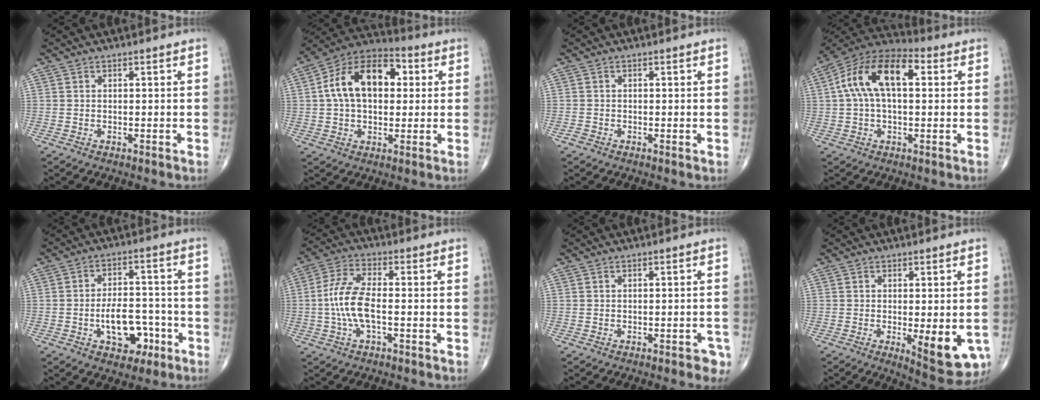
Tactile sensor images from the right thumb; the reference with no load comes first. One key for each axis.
{"total": 16.4, "fx": 2.8, "fy": 10.3, "fz": 12.4, "tx": -0.188, "ty": 0.026, "tz": 0.038}
{"total": 1.0, "fx": -0.5, "fy": 0.6, "fz": 0.6, "tx": -0.007, "ty": -0.002, "tz": -0.012}
{"total": 14.9, "fx": 2.9, "fy": 7.9, "fz": 12.3, "tx": -0.227, "ty": 0.039, "tz": 0.042}
{"total": 10.1, "fx": -3.7, "fy": 6.1, "fz": 7.2, "tx": -0.085, "ty": 0.036, "tz": -0.050}
{"total": 8.9, "fx": -1.4, "fy": 3.5, "fz": 8.1, "tx": -0.185, "ty": 0.022, "tz": -0.029}
{"total": 3.5, "fx": -2.1, "fy": 1.4, "fz": 2.4, "tx": -0.018, "ty": 0.009, "tz": -0.024}
{"total": 10.3, "fx": -2.5, "fy": 3.6, "fz": 9.4, "tx": -0.116, "ty": -0.022, "tz": -0.027}